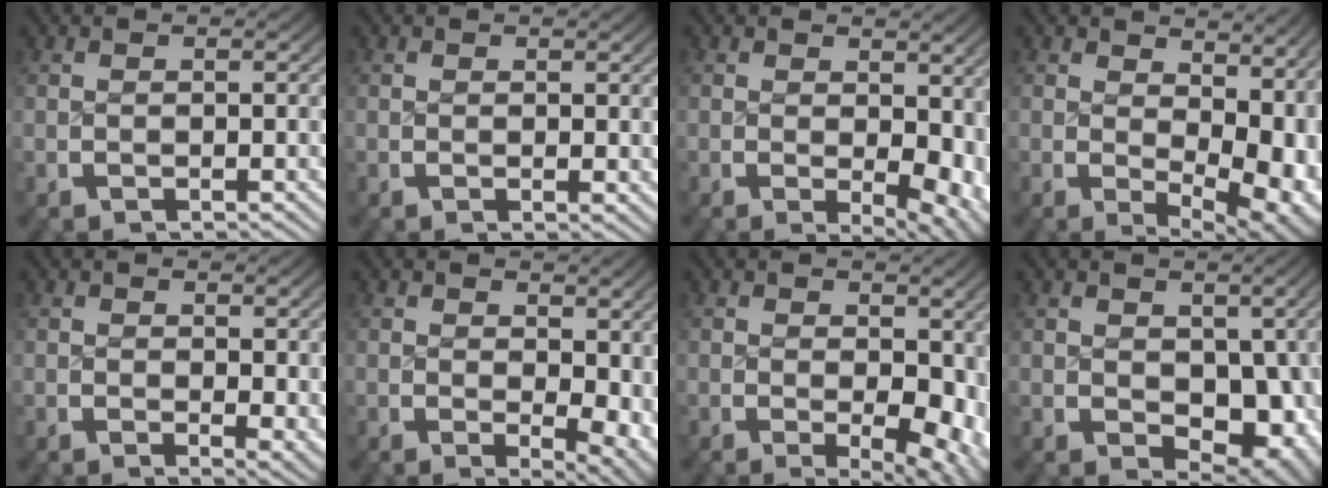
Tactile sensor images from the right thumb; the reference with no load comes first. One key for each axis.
{"total": 0.6, "fx": 0.4, "fy": 0.3, "fz": 0.4, "tx": 0.000, "ty": -0.003, "tz": 0.006}
{"total": 4.6, "fx": 0.3, "fy": 2.6, "fz": 3.8, "tx": -0.047, "ty": -0.021, "tz": 0.012}
{"total": 7.3, "fx": 0.5, "fy": 4.4, "fz": 5.8, "tx": -0.079, "ty": -0.036, "tz": 0.027}
{"total": 2.1, "fx": 0.6, "fy": 1.1, "fz": 1.8, "tx": -0.011, "ty": -0.007, "tz": 0.010}
{"total": 4.2, "fx": 0.5, "fy": 2.5, "fz": 3.4, "tx": -0.036, "ty": -0.021, "tz": 0.018}
{"total": 5.6, "fx": 0.0, "fy": 3.2, "fz": 4.5, "tx": -0.059, "ty": -0.023, "tz": 0.006}
{"total": 6.9, "fx": 0.1, "fy": 5.0, "fz": 4.8, "tx": -0.081, "ty": -0.041, "tz": 0.023}